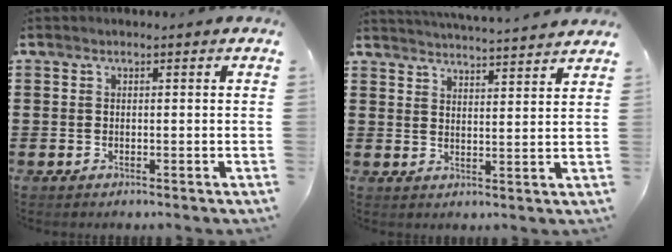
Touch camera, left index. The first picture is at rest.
{"total": 4.0, "force": [3.9, -0.9, 0.3], "torque": [-0.020, -0.029, 0.068]}